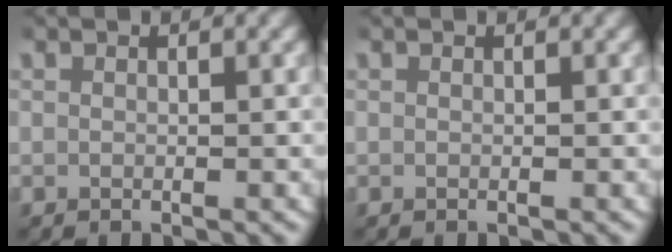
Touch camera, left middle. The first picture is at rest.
{"total": 0.0}